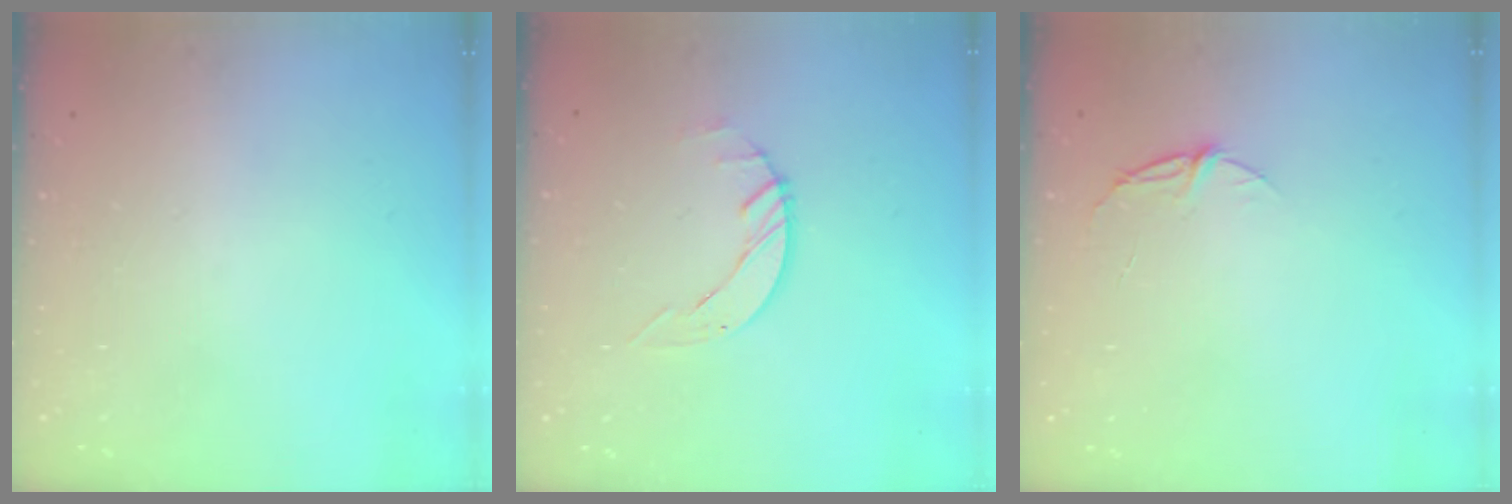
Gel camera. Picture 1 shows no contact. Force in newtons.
{"total": 2.6, "press": 2.6, "slide": 0.3}
{"total": 4.9, "press": 4.9, "slide": 0.6}